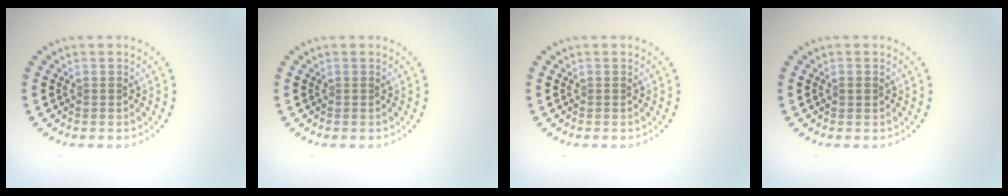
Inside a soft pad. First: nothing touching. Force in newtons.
{"total": 0.0}
{"total": 0.0}
{"total": 0.9, "press": 0.9, "slide": 0.1}